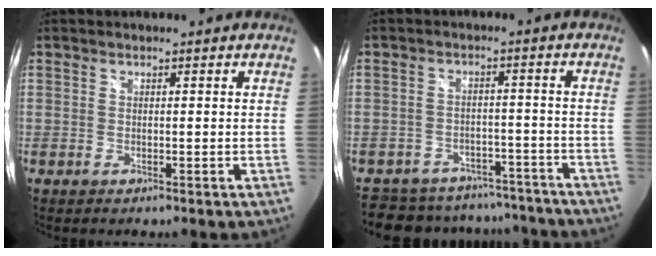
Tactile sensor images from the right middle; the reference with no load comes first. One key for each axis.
{"total": 16.4, "fx": -14.2, "fy": 7.0, "fz": 4.1, "tx": -0.097, "ty": 0.027, "tz": -0.181}